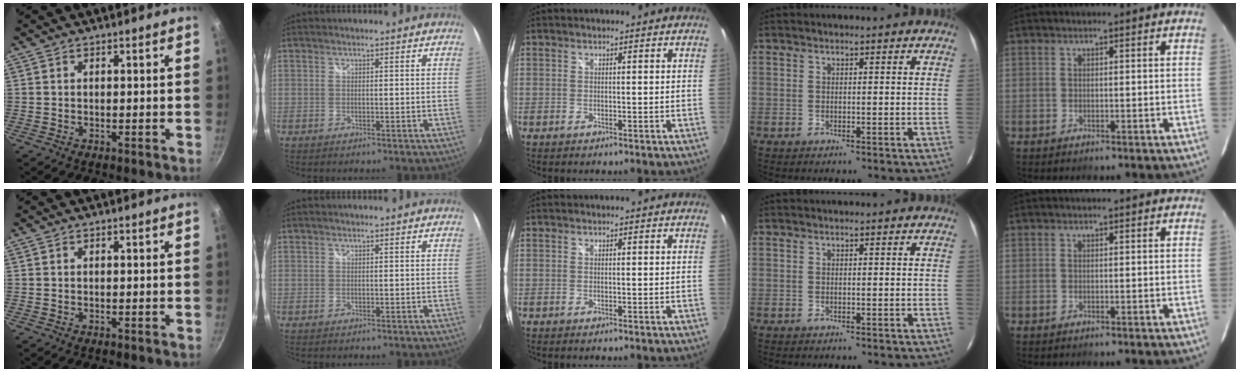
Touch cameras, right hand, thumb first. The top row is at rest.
{}